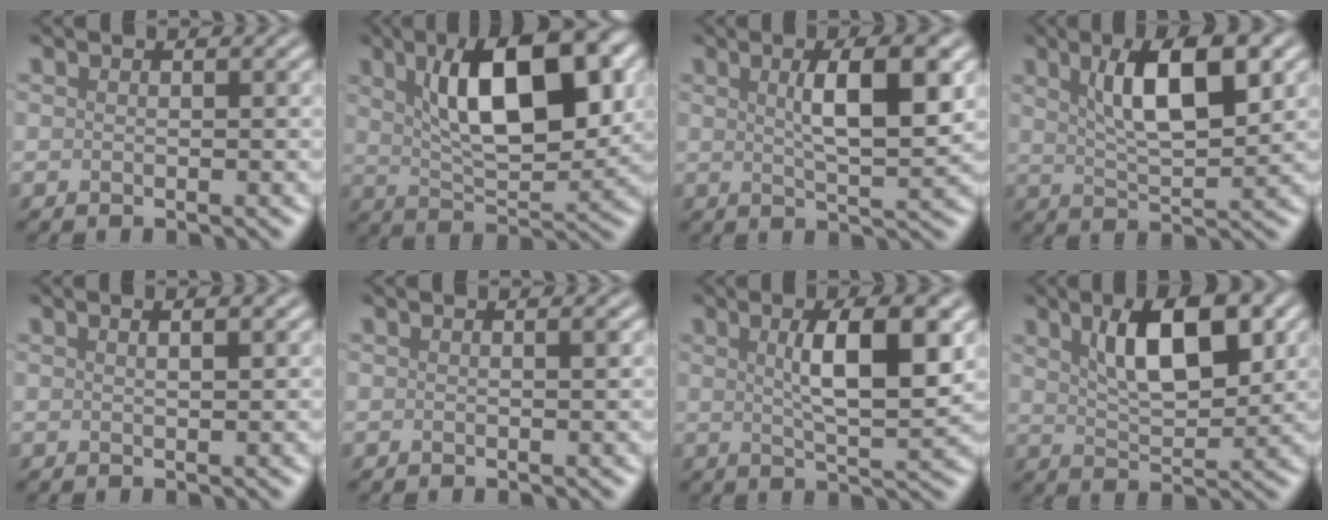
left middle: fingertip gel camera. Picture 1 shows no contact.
{"total": 10.3, "force": [3.0, 4.0, 9.1], "torque": [-0.140, 0.004, 0.055]}
{"total": 6.2, "force": [1.3, 1.5, 5.8], "torque": [-0.077, 0.004, 0.025]}
{"total": 7.2, "force": [2.4, 2.2, 6.4], "torque": [-0.103, 0.003, 0.045]}
{"total": 2.4, "force": [1.2, 1.0, 1.9], "torque": [-0.005, 0.011, -0.006]}
{"total": 0.7, "force": [0.1, 0.2, 0.7], "torque": [-0.007, 0.000, -0.001]}
{"total": 7.0, "force": [1.4, 1.8, 6.6], "torque": [-0.091, 0.003, 0.028]}
{"total": 6.7, "force": [2.5, 2.5, 5.6], "torque": [-0.095, 0.001, 0.047]}